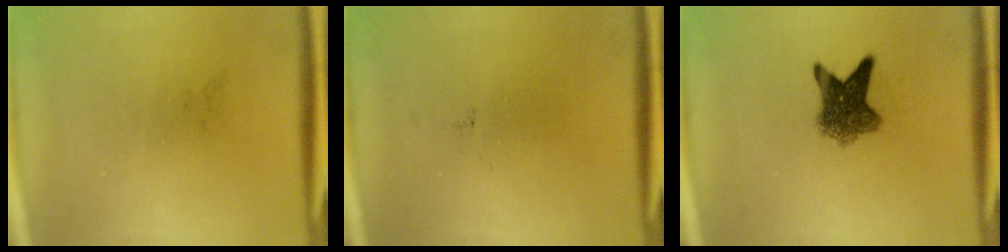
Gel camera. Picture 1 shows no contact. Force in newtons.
{"total": 0.0}
{"total": 6.3}